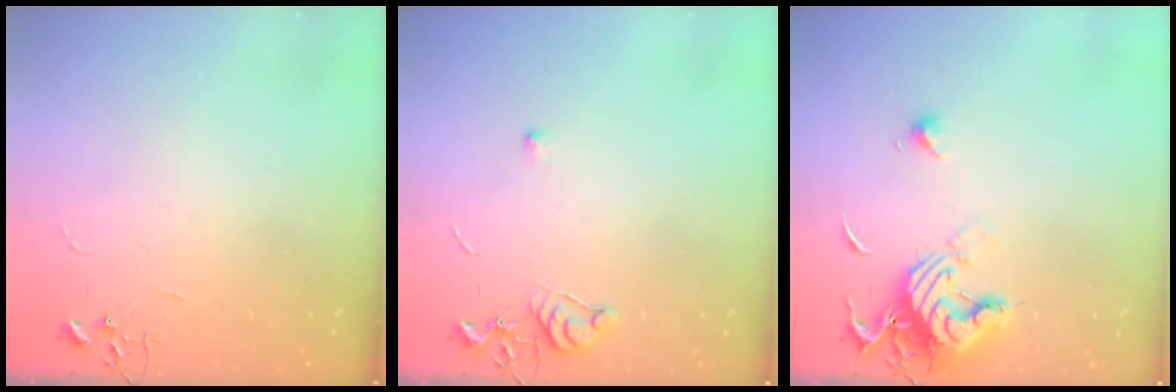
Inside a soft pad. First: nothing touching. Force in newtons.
{"total": 5.9, "press": 5.8, "slide": 0.8}
{"total": 14.0, "press": 14.0, "slide": 1.1}